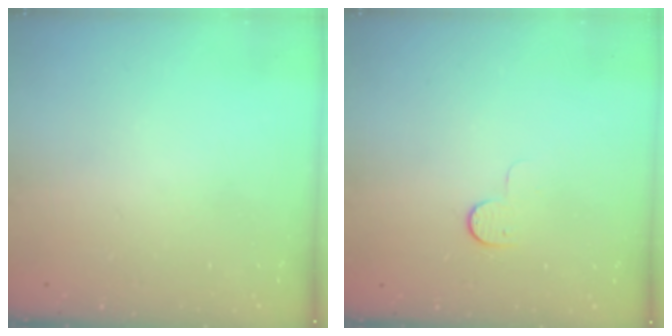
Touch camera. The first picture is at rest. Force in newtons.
{"total": 4.9, "press": 4.9, "slide": 0.5}